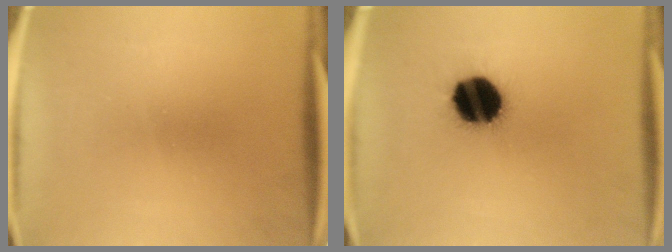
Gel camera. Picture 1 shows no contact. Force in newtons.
{"total": 16.6}